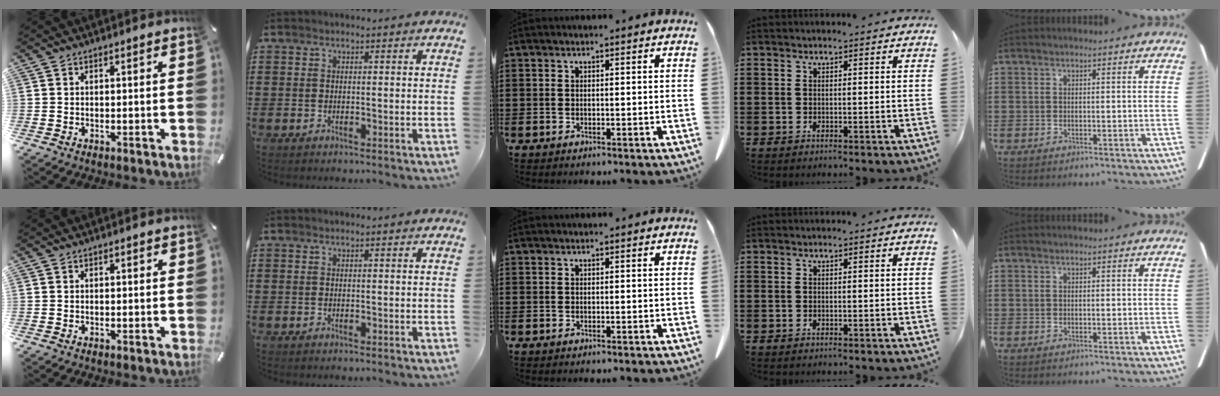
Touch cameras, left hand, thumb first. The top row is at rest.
{}